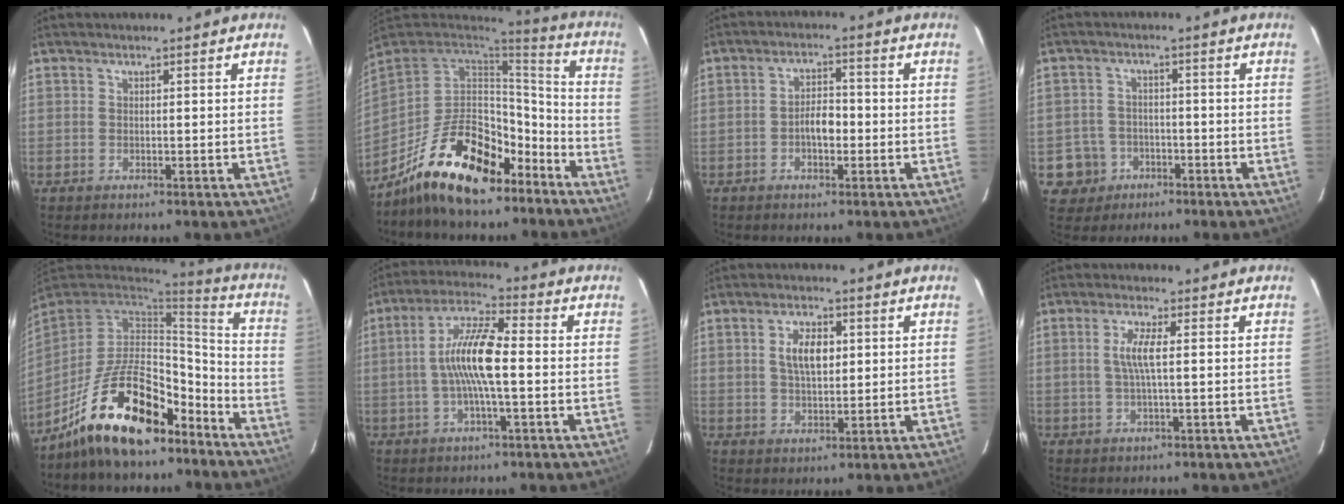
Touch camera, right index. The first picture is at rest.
{"total": 21.2, "force": [-13.7, 10.1, 12.7], "torque": [-0.245, 0.021, -0.214]}
{"total": 4.1, "force": [-1.3, 2.2, 3.2], "torque": [-0.058, 0.009, -0.020]}
{"total": 6.0, "force": [-2.7, 5.3, 0.5], "torque": [-0.026, 0.022, -0.040]}
{"total": 19.9, "force": [-13.5, 8.4, 12.0], "torque": [-0.226, 0.023, -0.218]}
{"total": 10.7, "force": [-1.0, 2.0, 10.4], "torque": [-0.208, 0.013, -0.023]}
{"total": 6.3, "force": [1.5, 3.3, 5.1], "torque": [-0.092, 0.007, 0.031]}
{"total": 4.3, "force": [0.3, 0.3, 4.3], "torque": [-0.084, 0.001, 0.007]}